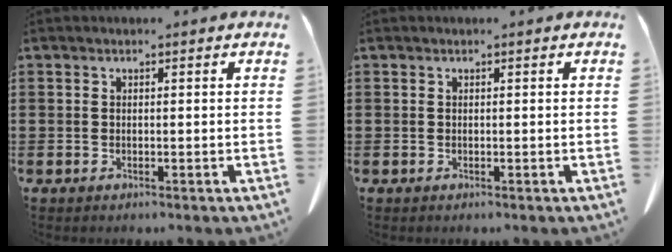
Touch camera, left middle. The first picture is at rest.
{"total": 0.0}